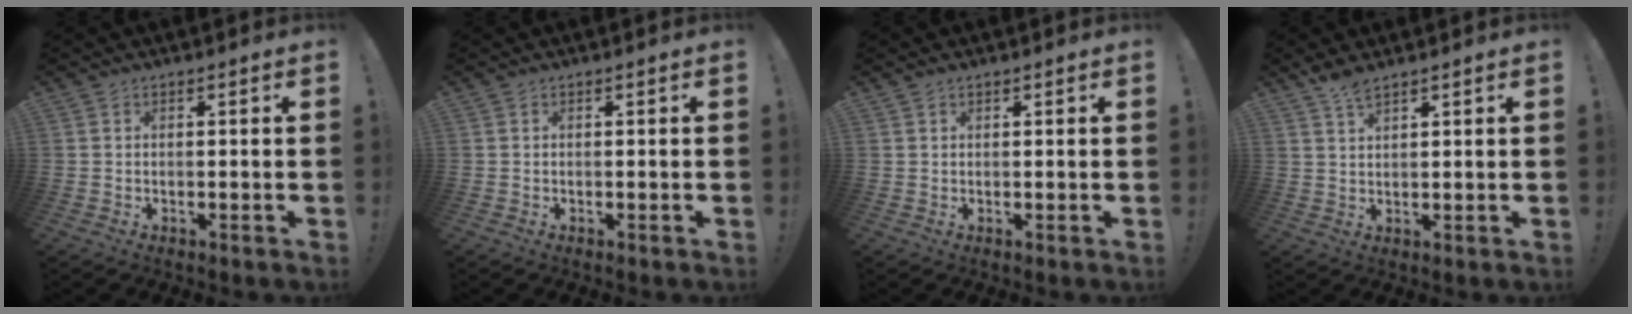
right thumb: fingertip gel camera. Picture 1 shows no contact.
{"total": 0.0}
{"total": 0.9, "force": [0.7, 0.4, 0.2], "torque": [-0.001, -0.002, 0.013]}
{"total": 3.7, "force": [3.0, 1.0, 2.0], "torque": [-0.032, -0.021, 0.053]}